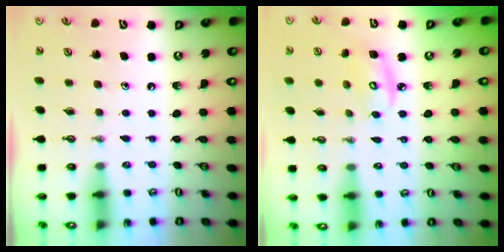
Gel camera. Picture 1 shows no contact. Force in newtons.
{"total": 5.7, "press": 5.7, "slide": 0.3}